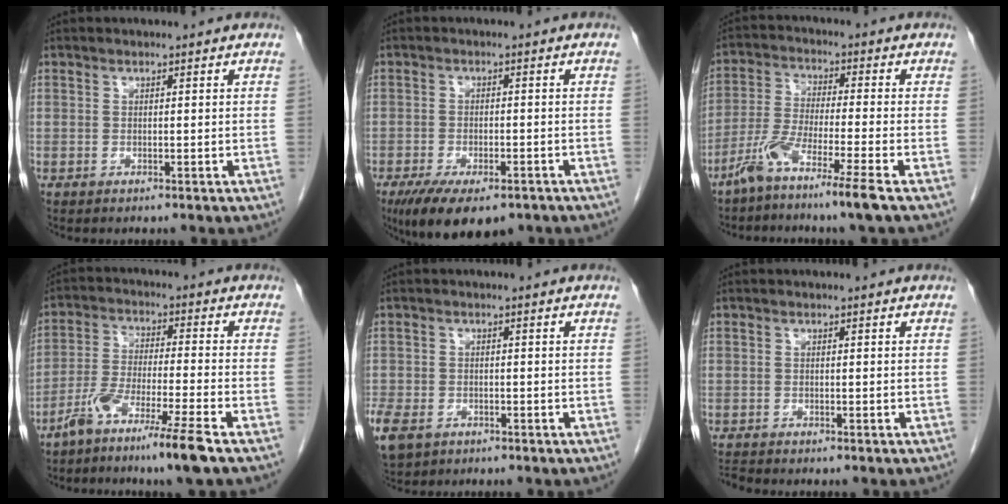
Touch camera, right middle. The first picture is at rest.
{"total": 11.2, "force": [-7.8, 4.3, 6.8], "torque": [-0.113, -0.015, -0.114]}
{"total": 8.3, "force": [-5.7, -1.3, 5.9], "torque": [-0.117, -0.021, -0.116]}
{"total": 9.3, "force": [-6.5, -1.1, 6.6], "torque": [-0.130, -0.026, -0.126]}
{"total": 10.0, "force": [-5.3, 7.0, 4.7], "torque": [-0.135, -0.014, -0.078]}
{"total": 1.1, "force": [-1.1, -0.2, 0.0], "torque": [-0.009, -0.010, -0.020]}